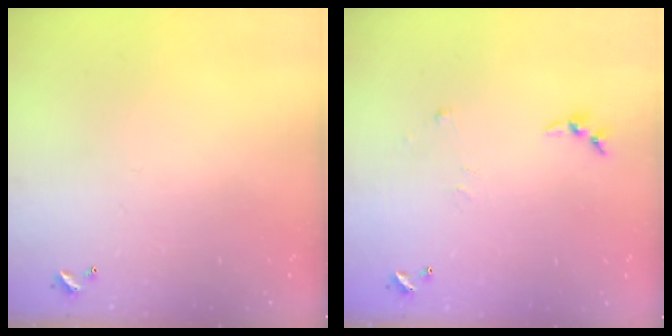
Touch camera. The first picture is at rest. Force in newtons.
{"total": 4.2, "press": 4.2, "slide": 0.5}